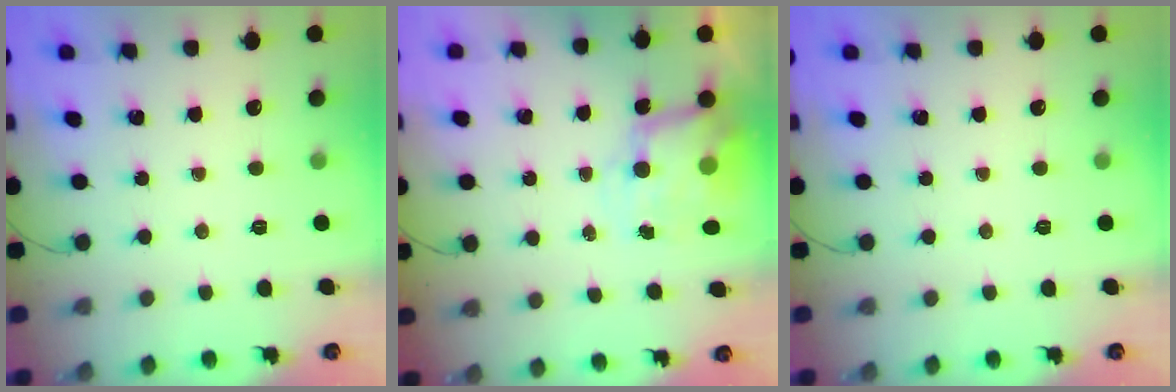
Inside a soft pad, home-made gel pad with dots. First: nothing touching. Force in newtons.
{"total": 7.7, "press": 7.6, "slide": 0.8}
{"total": 0.0}